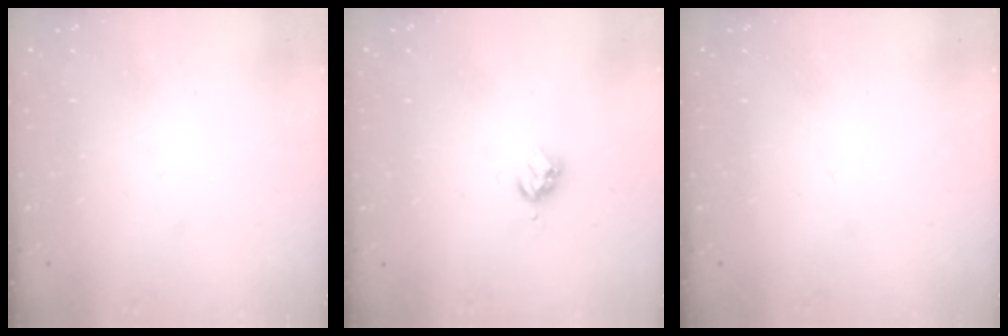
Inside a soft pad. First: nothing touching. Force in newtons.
{"total": 3.4, "press": 3.3, "slide": 0.5}
{"total": 0.0}